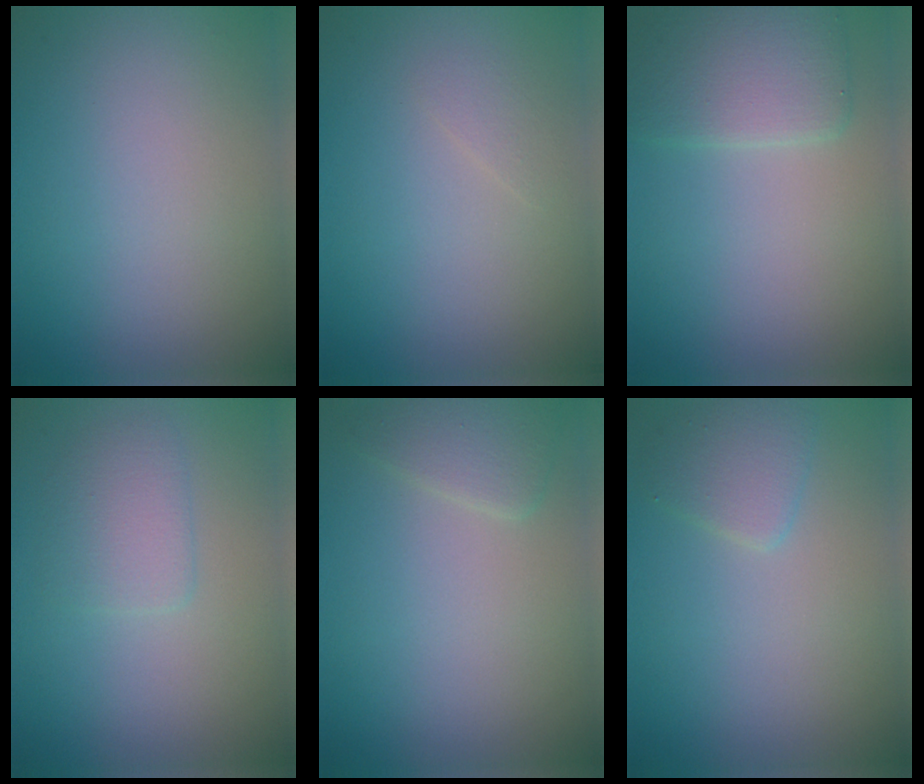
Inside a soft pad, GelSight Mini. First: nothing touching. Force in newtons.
{"total": 0.8, "press": 0.8, "slide": 0.0}
{"total": 3.7, "press": 3.7, "slide": 0.2}
{"total": 2.1, "press": 2.1, "slide": 0.0}
{"total": 1.9, "press": 1.9, "slide": 0.1}
{"total": 2.0, "press": 2.0, "slide": 0.1}